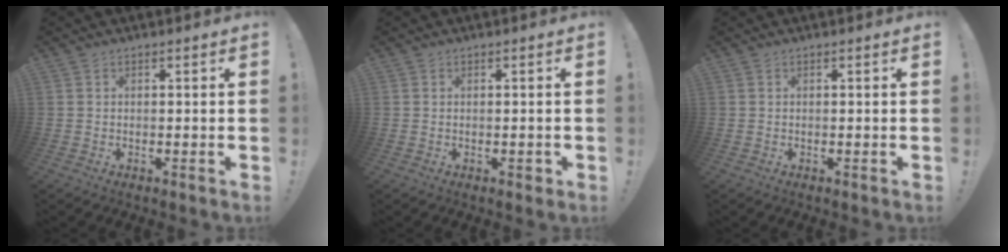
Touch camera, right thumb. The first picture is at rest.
{"total": 1.1, "force": [-0.1, 0.9, 0.6], "torque": [-0.002, -0.001, -0.002]}
{"total": 0.0}